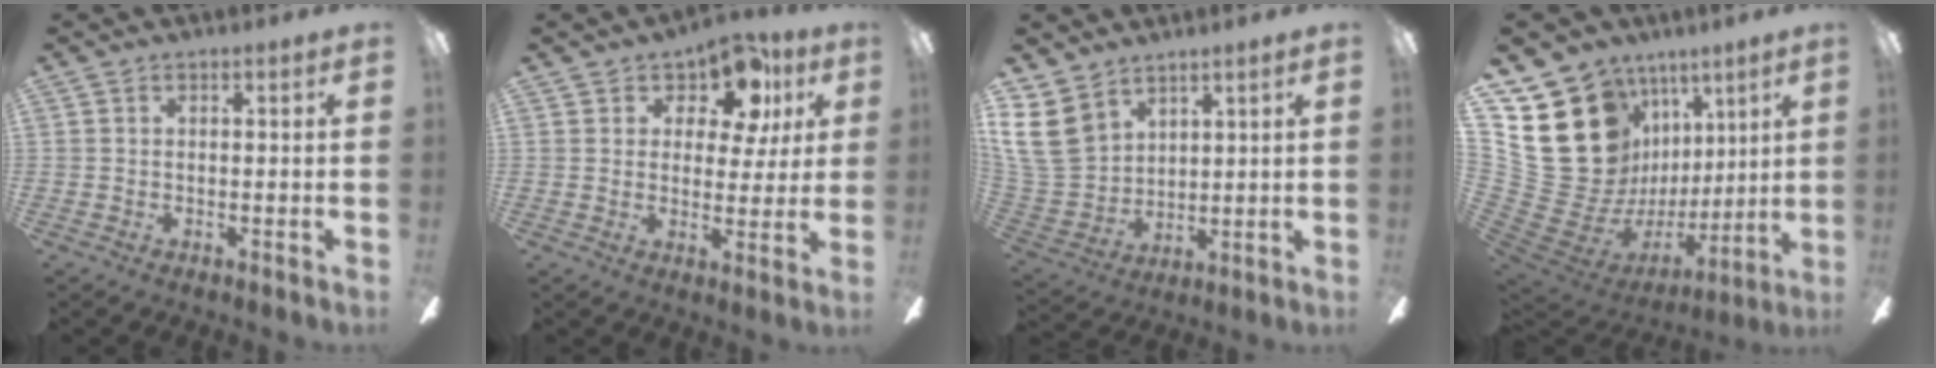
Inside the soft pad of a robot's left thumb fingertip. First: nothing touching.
{"total": 9.9, "force": [6.1, 6.0, 5.0], "torque": [-0.078, -0.031, 0.110]}
{"total": 11.3, "force": [6.8, 7.6, 4.8], "torque": [-0.130, -0.022, 0.135]}
{"total": 22.7, "force": [6.3, 19.8, 9.1], "torque": [-0.187, -0.066, 0.180]}